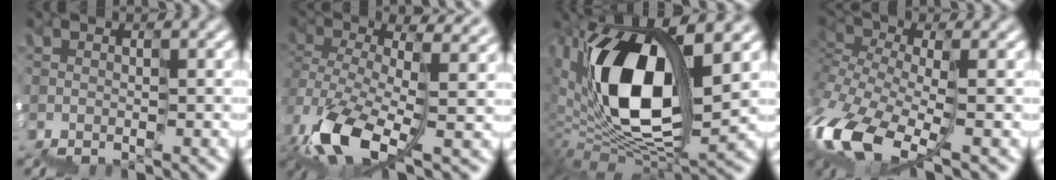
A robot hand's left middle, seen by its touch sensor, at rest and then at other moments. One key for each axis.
{"total": 10.0, "fx": -0.5, "fy": 5.2, "fz": 8.5, "tx": -0.213, "ty": -0.013, "tz": 0.011}
{"total": 10.9, "fx": 4.2, "fy": 4.0, "fz": 9.3, "tx": -0.173, "ty": 0.006, "tz": 0.083}
{"total": 8.5, "fx": -3.0, "fy": 3.8, "fz": 7.0, "tx": -0.175, "ty": -0.017, "tz": -0.062}